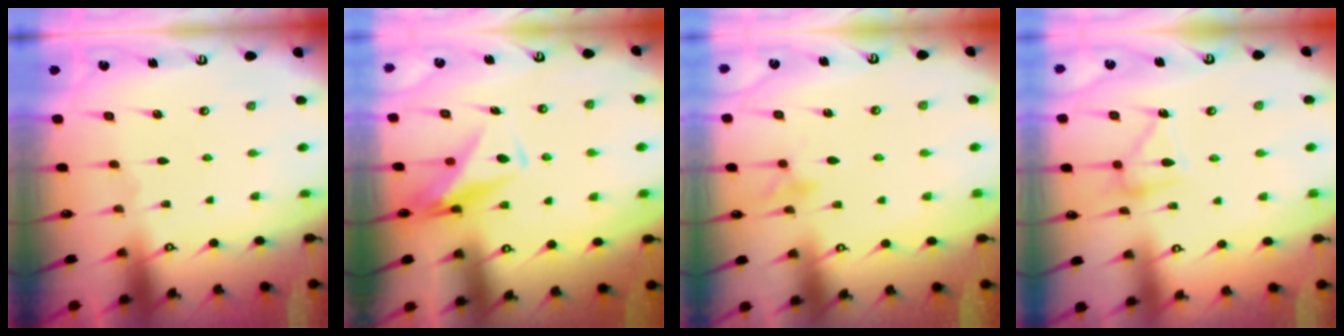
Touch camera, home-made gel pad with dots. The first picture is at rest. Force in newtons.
{"total": 10.2, "press": 10.2, "slide": 0.8}
{"total": 10.2, "press": 10.2, "slide": 1.1}
{"total": 12.3, "press": 12.3, "slide": 0.8}